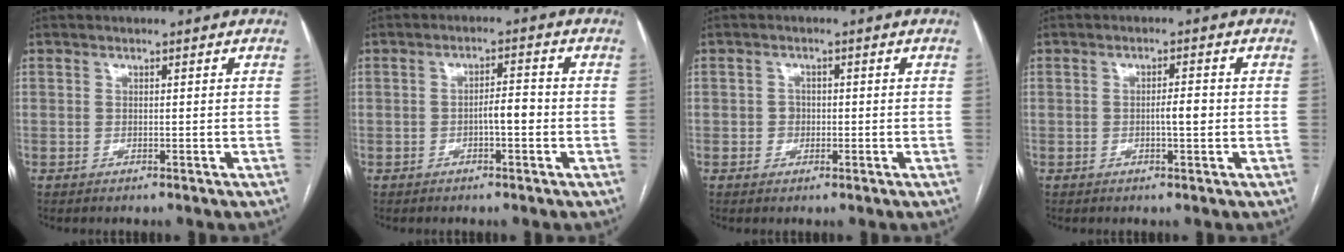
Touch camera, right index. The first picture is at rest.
{"total": 3.2, "force": [-0.9, 0.7, 3.0], "torque": [-0.044, 0.006, -0.014]}
{"total": 1.8, "force": [-0.3, 1.6, 0.6], "torque": [-0.006, 0.006, -0.004]}
{"total": 2.6, "force": [-0.4, 0.4, 2.5], "torque": [-0.041, 0.002, -0.007]}